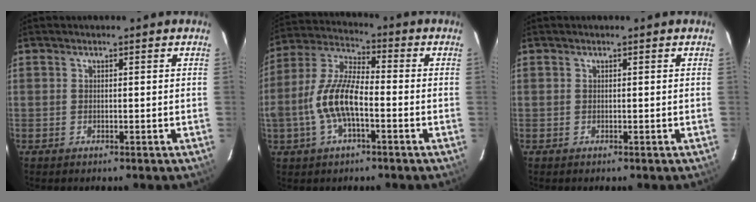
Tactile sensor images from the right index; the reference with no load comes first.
{"total": 12.1, "force": [-3.3, 4.7, 10.6], "torque": [-0.227, 0.005, -0.062]}
{"total": 0.0}